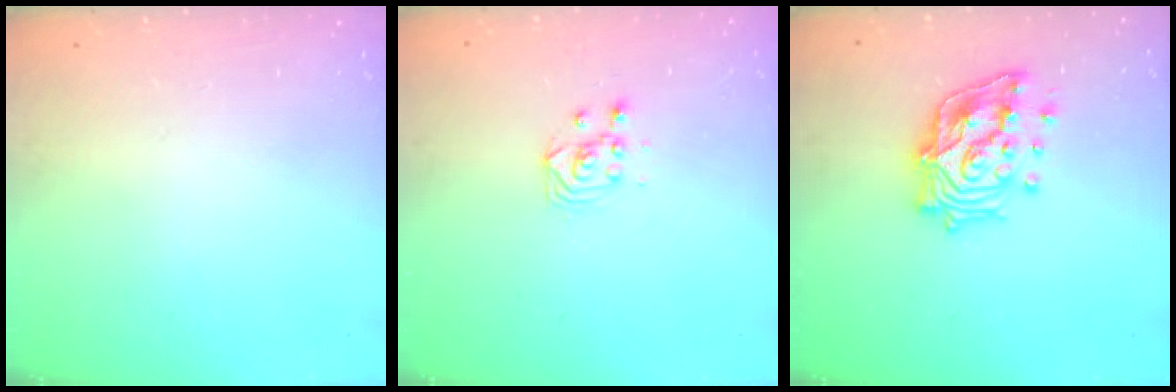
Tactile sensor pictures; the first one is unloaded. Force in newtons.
{"total": 3.4, "press": 3.4, "slide": 0.1}
{"total": 18.3, "press": 18.1, "slide": 2.4}